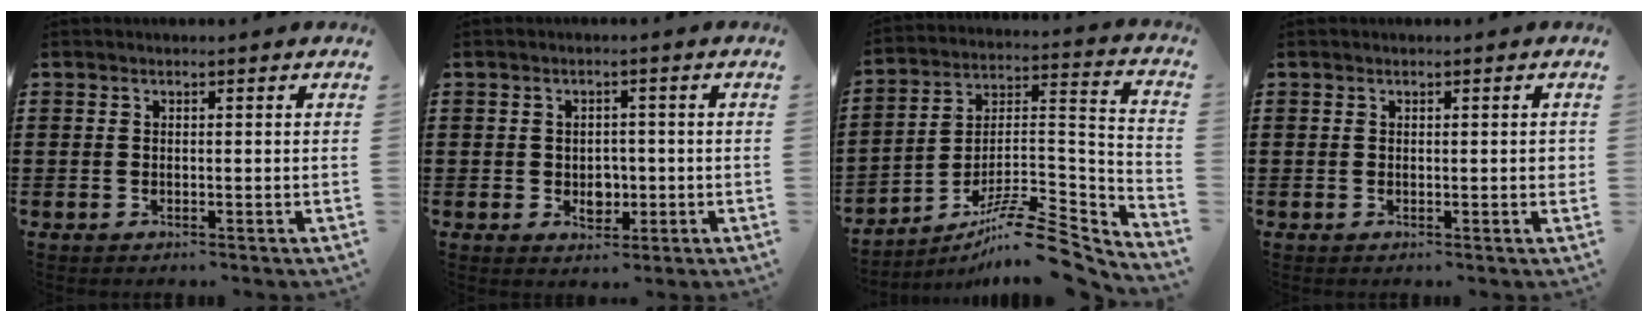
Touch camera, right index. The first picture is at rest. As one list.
[{"total": 2.8, "force": [-0.5, 2.3, 1.6], "torque": [-0.021, -0.002, -0.015]}, {"total": 10.9, "force": [-8.7, 2.5, 6.0], "torque": [-0.093, 0.021, -0.165]}, {"total": 0.9, "force": [0.2, 0.2, 0.8], "torque": [-0.017, 0.003, 0.002]}]